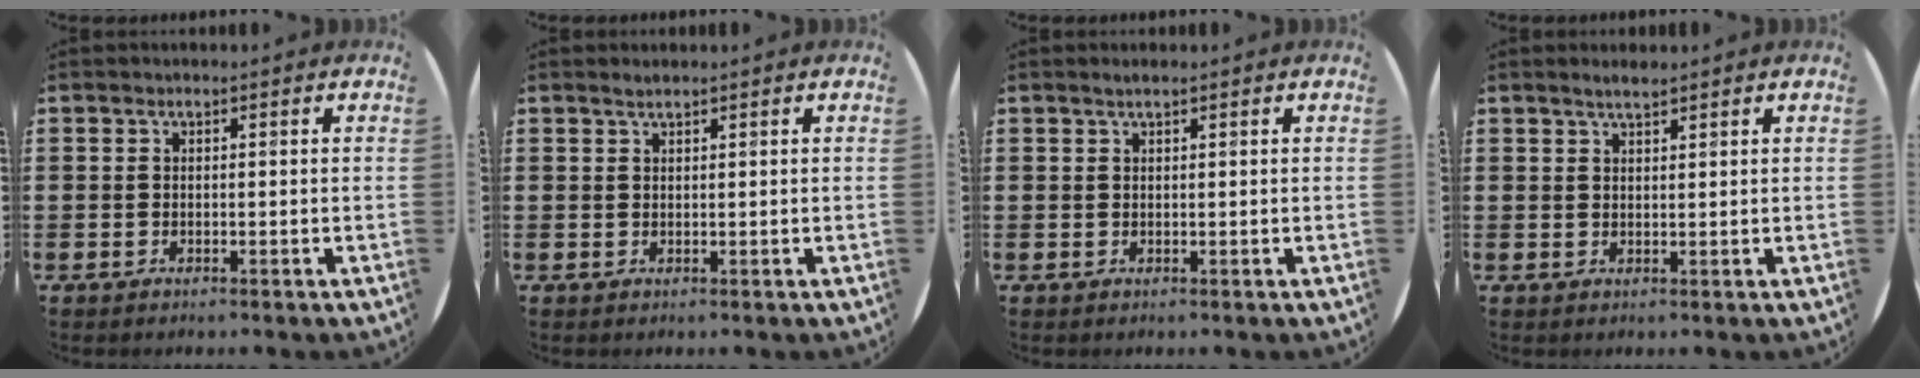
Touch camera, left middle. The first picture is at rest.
{"total": 0.9, "force": [0.8, -0.1, 0.3], "torque": [-0.007, -0.001, 0.015]}
{"total": 0.8, "force": [0.6, 0.0, 0.5], "torque": [-0.010, 0.001, 0.011]}
{"total": 1.7, "force": [1.5, 0.2, 0.7], "torque": [-0.015, 0.001, 0.028]}